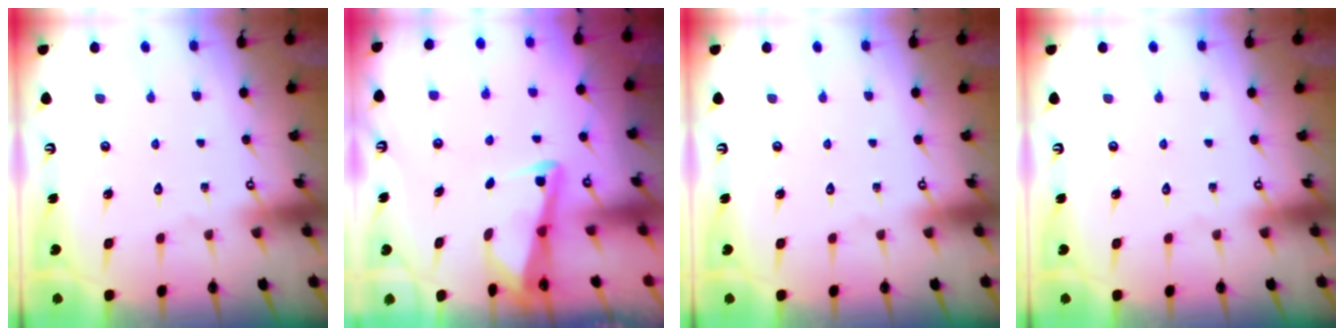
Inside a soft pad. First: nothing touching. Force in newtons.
{"total": 2.8, "press": 2.8, "slide": 0.4}
{"total": 0.0}
{"total": 0.0}